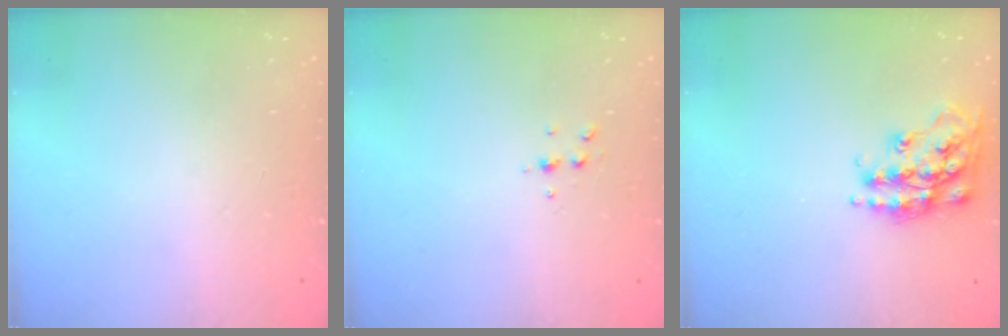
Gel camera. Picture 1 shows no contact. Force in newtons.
{"total": 4.1, "press": 4.0, "slide": 0.9}
{"total": 17.4, "press": 17.3, "slide": 1.2}